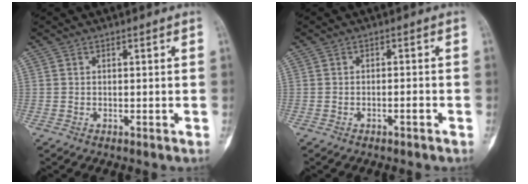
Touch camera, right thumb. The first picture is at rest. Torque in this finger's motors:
{"motor_torque": [-0.25, 0.06, -0.16, -0.07, 0.01]}